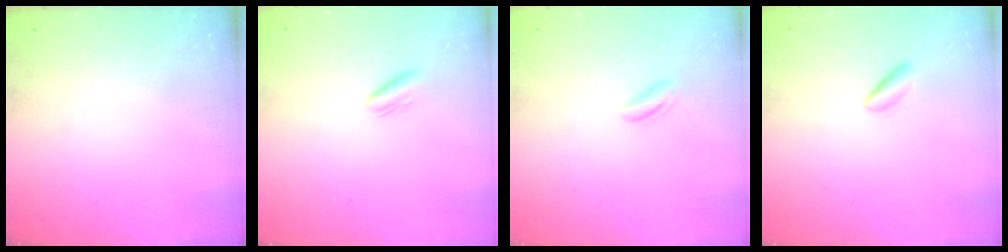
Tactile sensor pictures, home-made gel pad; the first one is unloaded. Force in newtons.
{"total": 3.9, "press": 3.6, "slide": 1.3}
{"total": 1.4, "press": 1.3, "slide": 0.5}
{"total": 2.5, "press": 2.3, "slide": 0.9}